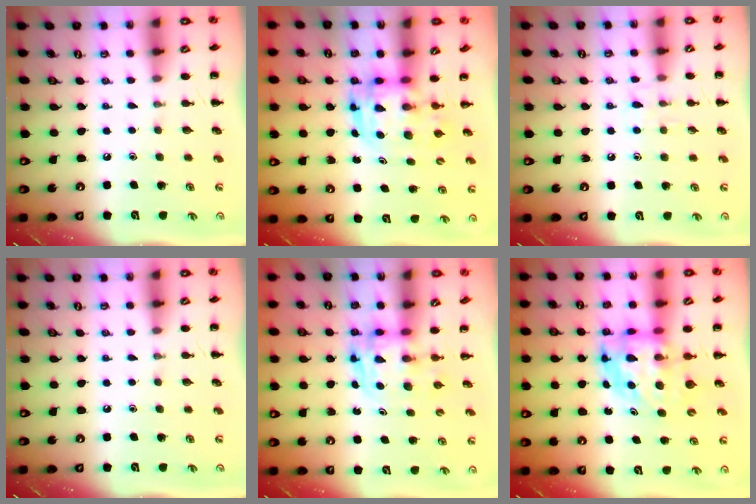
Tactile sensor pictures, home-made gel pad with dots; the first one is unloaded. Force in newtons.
{"total": 3.7, "press": 3.6, "slide": 0.7}
{"total": 6.3, "press": 5.9, "slide": 2.3}
{"total": 0.0}
{"total": 2.6, "press": 2.6, "slide": 0.2}
{"total": 6.5, "press": 6.3, "slide": 1.8}